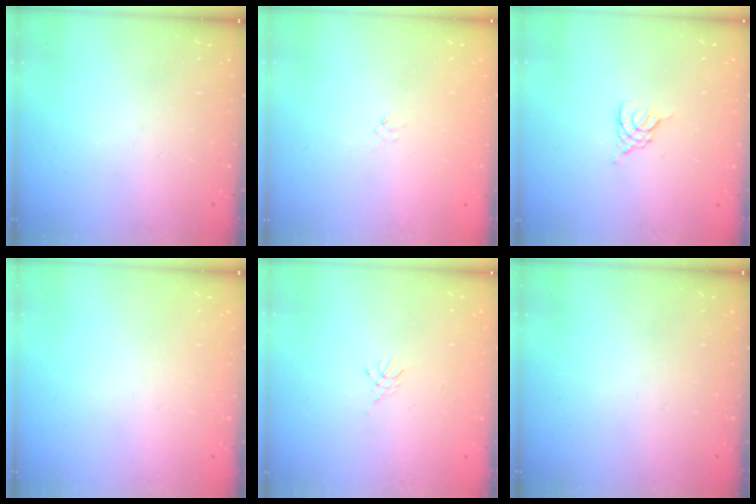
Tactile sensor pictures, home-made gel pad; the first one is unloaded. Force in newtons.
{"total": 0.0}
{"total": 2.3, "press": 2.3, "slide": 0.5}
{"total": 0.0}
{"total": 3.0, "press": 2.9, "slide": 0.6}
{"total": 0.0}